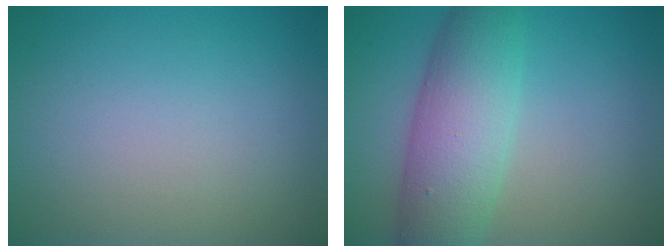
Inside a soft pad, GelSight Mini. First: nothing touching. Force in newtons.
{"total": 7.1, "press": 7.1, "slide": 0.1}